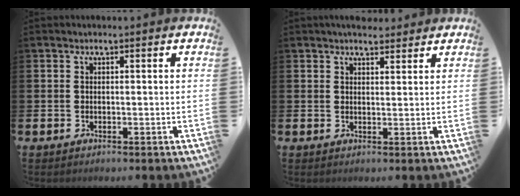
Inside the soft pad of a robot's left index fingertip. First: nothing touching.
{"total": 3.6, "force": [3.4, 1.0, 0.4], "torque": [-0.003, -0.013, 0.062]}